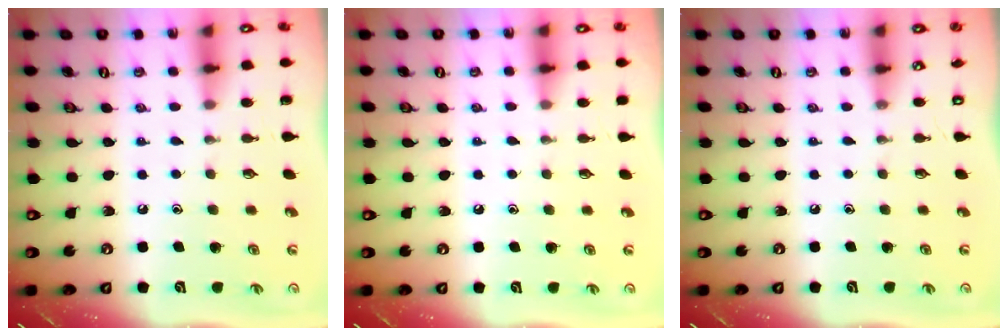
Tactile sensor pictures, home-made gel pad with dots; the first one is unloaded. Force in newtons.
{"total": 3.7, "press": 3.6, "slide": 0.4}
{"total": 0.0}